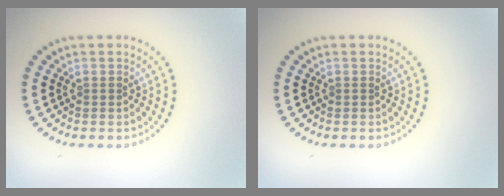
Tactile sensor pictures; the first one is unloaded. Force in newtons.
{"total": 0.0}